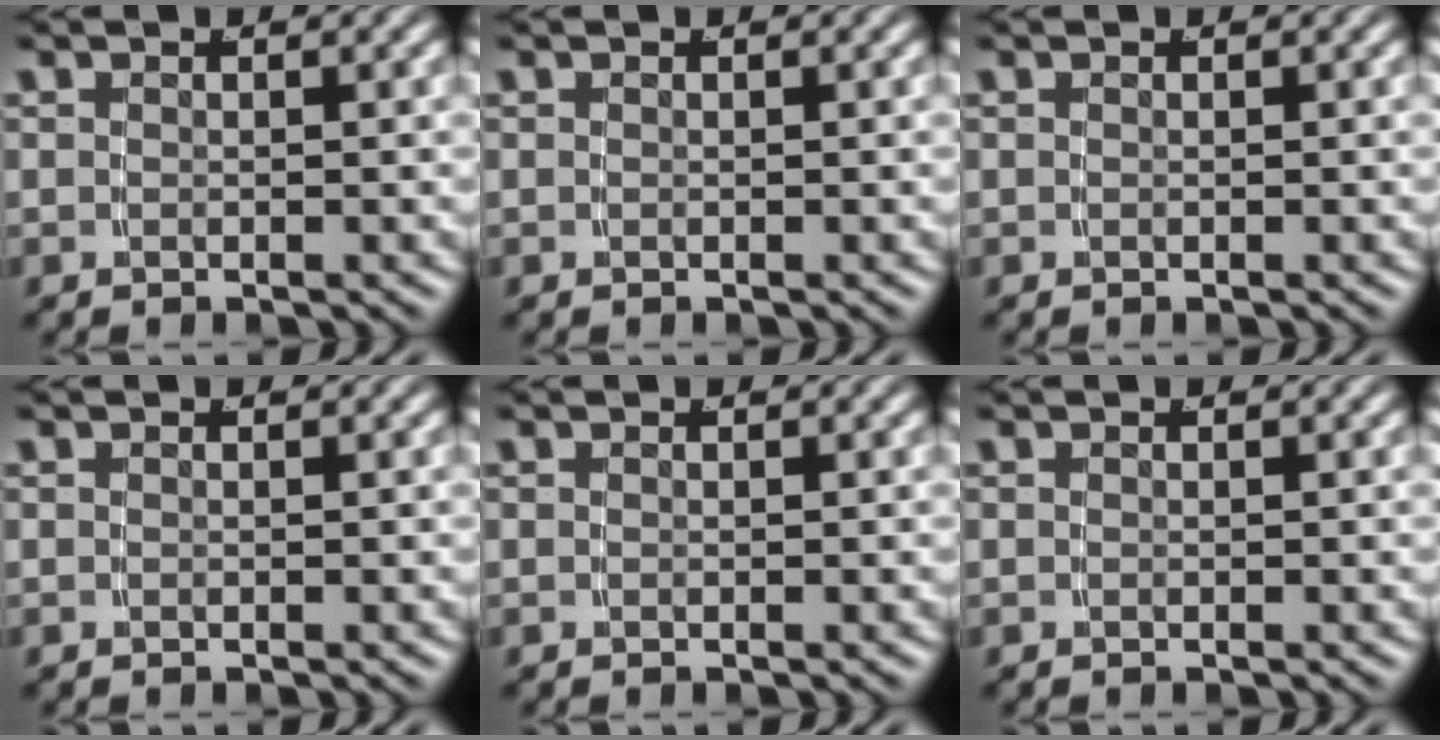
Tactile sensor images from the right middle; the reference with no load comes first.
{"total": 0.0}
{"total": 0.0}
{"total": 0.0}
{"total": 0.0}
{"total": 0.0}